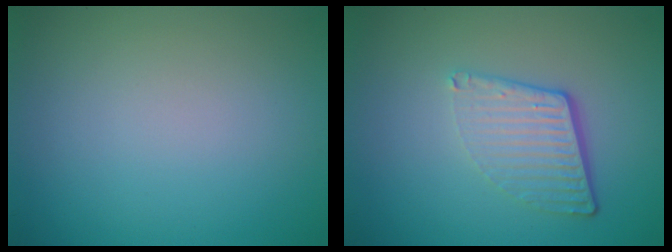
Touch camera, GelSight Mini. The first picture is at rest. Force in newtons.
{"total": 4.4, "press": 2.9, "slide": 3.3}